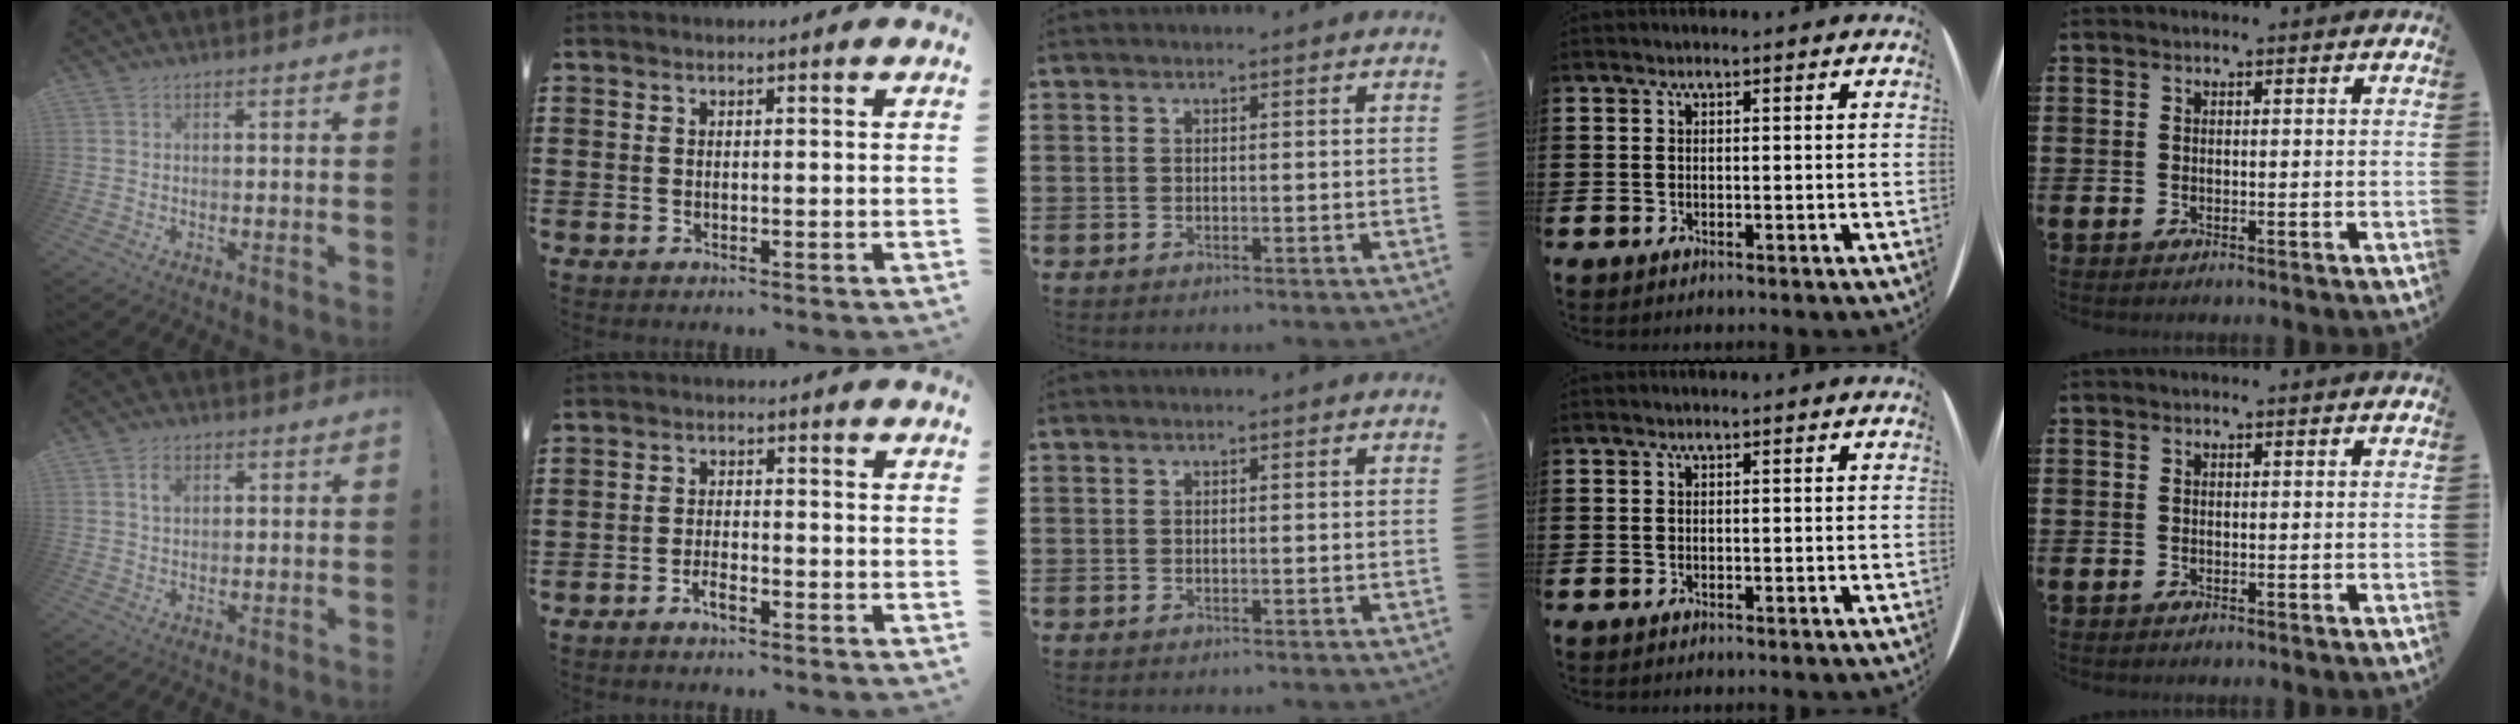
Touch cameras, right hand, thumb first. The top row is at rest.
{"thumb": {"total": 3.7, "force": [1.2, 2.4, 2.4], "torque": [-0.029, -0.003, 0.018]}, "index": {"total": 2.2, "force": [-1.7, 0.7, 1.3], "torque": [-0.026, 0.001, -0.031]}}